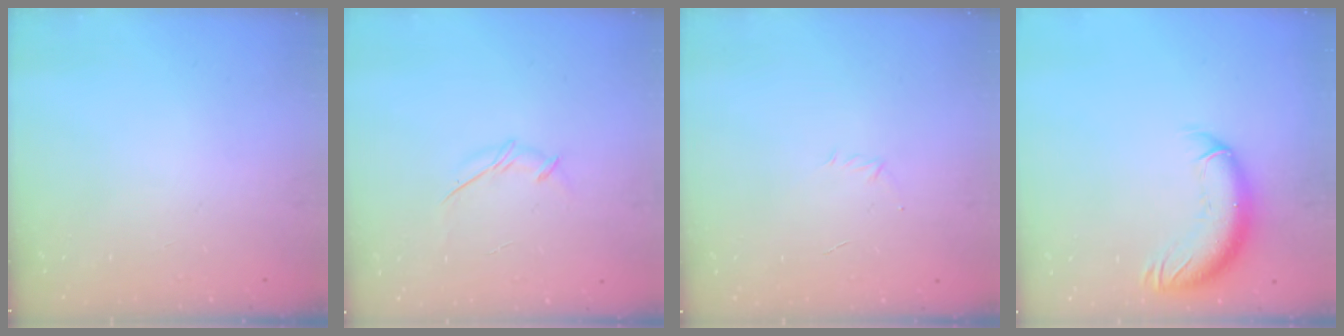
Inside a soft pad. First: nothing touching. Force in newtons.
{"total": 3.8, "press": 3.7, "slide": 0.7}
{"total": 2.9, "press": 2.8, "slide": 0.7}
{"total": 11.7, "press": 11.4, "slide": 2.8}